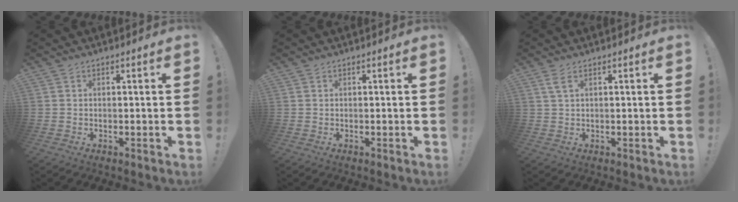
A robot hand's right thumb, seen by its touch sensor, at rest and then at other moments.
{"total": 0.0}
{"total": 2.6, "force": [1.2, 0.5, 2.3], "torque": [-0.046, 0.000, 0.020]}